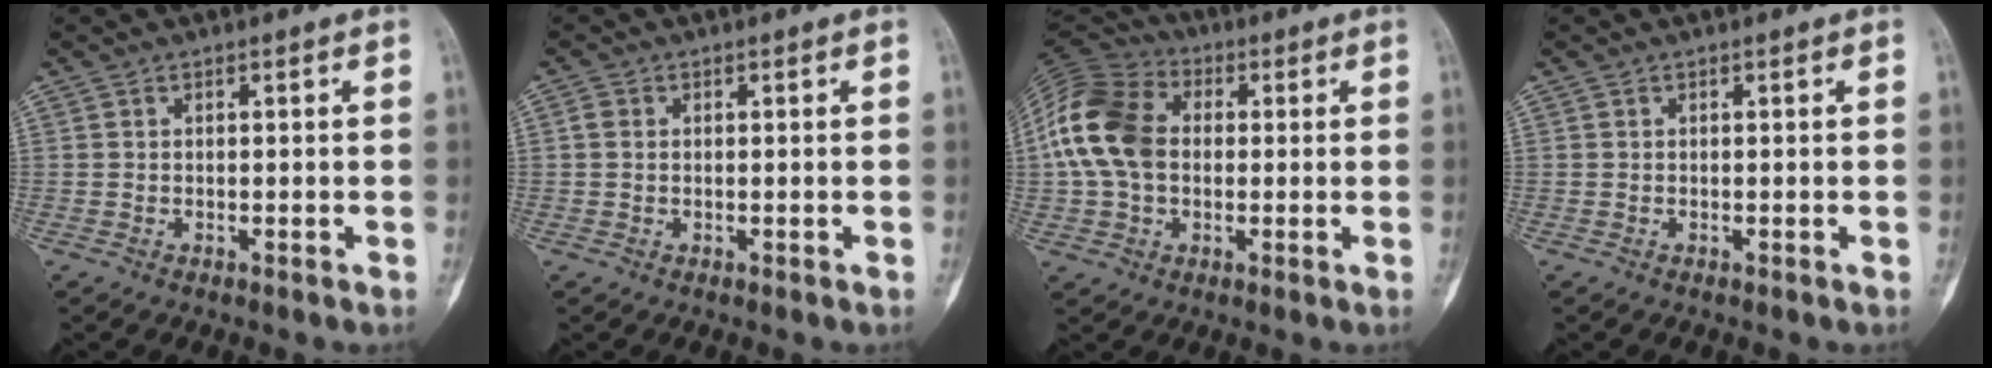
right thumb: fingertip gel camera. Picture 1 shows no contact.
{"total": 1.5, "force": [0.2, 1.2, 0.8], "torque": [-0.016, 0.002, 0.003]}
{"total": 15.4, "force": [0.9, 11.2, 10.5], "torque": [-0.201, 0.026, 0.007]}
{"total": 0.0}